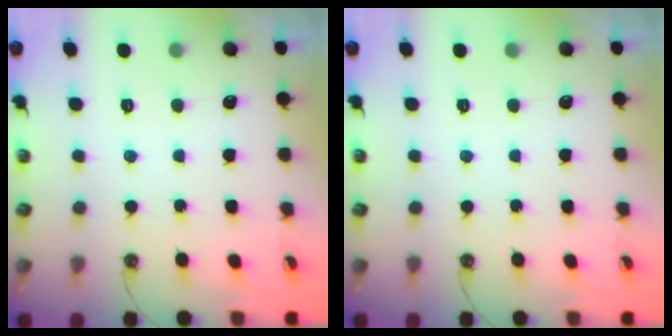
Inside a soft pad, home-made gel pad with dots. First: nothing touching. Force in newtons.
{"total": 0.0}